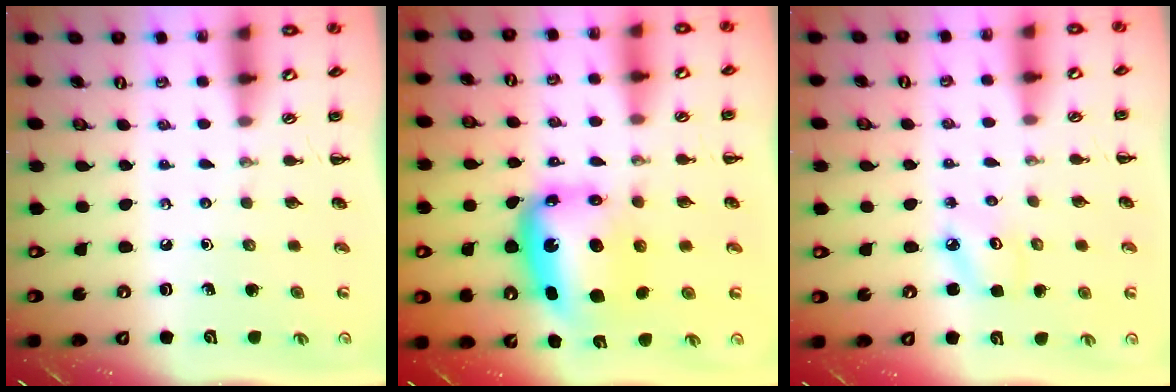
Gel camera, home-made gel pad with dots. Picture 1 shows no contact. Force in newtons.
{"total": 10.3, "press": 9.9, "slide": 3.0}
{"total": 3.5, "press": 3.4, "slide": 0.5}